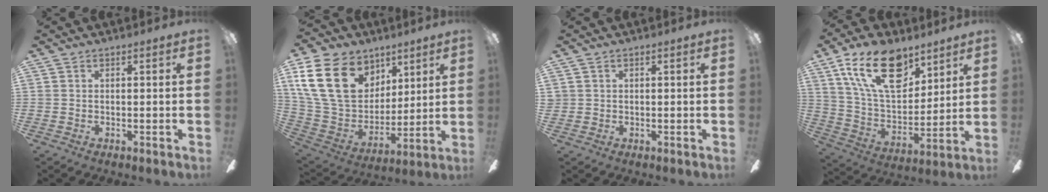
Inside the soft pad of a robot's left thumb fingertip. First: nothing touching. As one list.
[{"total": 23.4, "force": [10.1, 16.6, 13.1], "torque": [-0.277, -0.033, 0.188]}, {"total": 0.7, "force": [0.2, 0.7, 0.0], "torque": [0.000, 0.002, 0.004]}, {"total": 20.9, "force": [11.9, 11.0, 13.2], "torque": [-0.244, -0.050, 0.211]}]